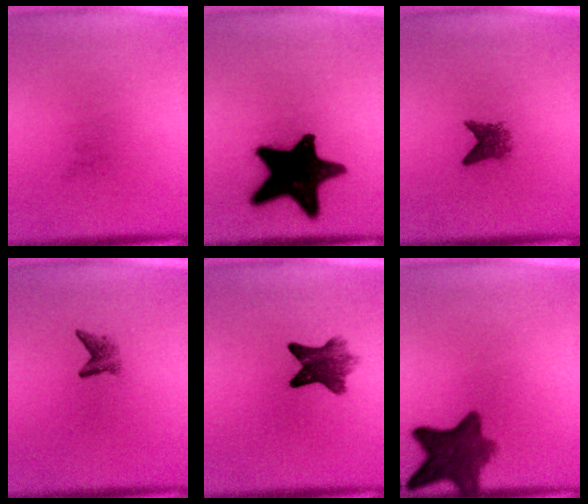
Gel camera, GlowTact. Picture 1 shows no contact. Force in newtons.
{"total": 19.8}
{"total": 2.6}
{"total": 2.0}
{"total": 7.0}
{"total": 9.1}